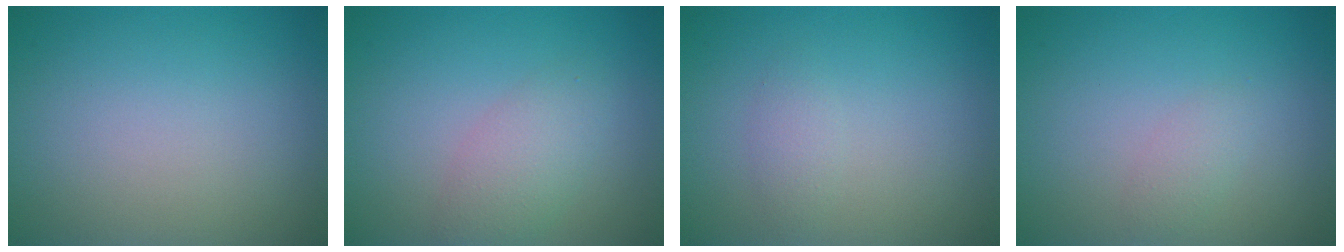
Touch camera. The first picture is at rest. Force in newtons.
{"total": 2.8, "press": 2.8, "slide": 0.0}
{"total": 1.1, "press": 1.1, "slide": 0.0}
{"total": 1.1, "press": 1.1, "slide": 0.1}